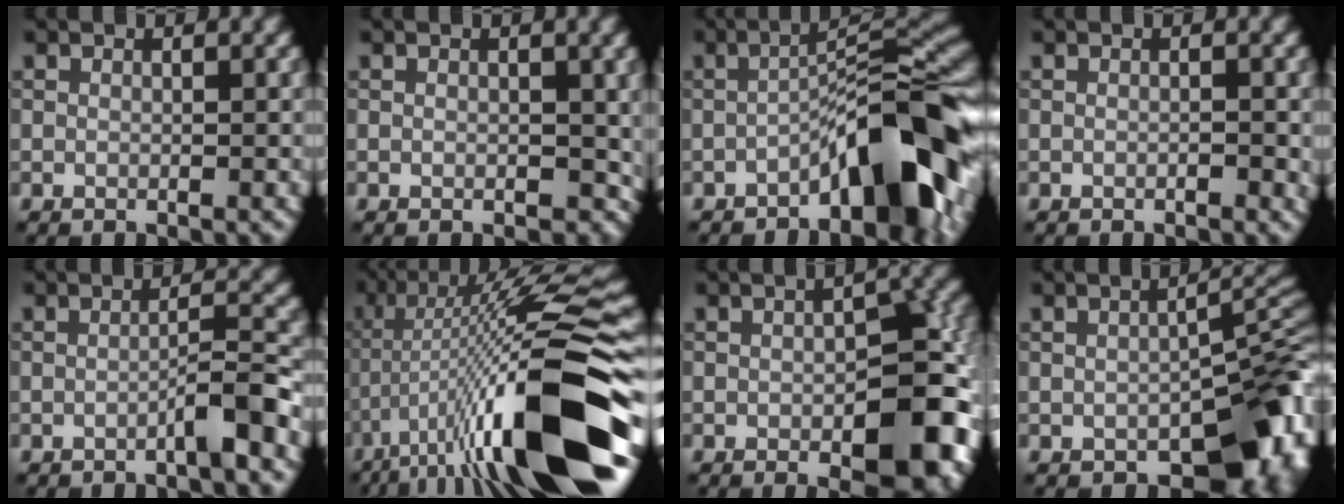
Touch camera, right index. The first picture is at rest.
{"total": 1.9, "force": [0.1, 1.3, 1.4], "torque": [-0.016, -0.004, 0.000]}
{"total": 9.0, "force": [-4.2, 2.3, 7.6], "torque": [-0.096, 0.024, -0.076]}
{"total": 0.9, "force": [-0.4, 0.2, 0.8], "torque": [-0.012, 0.001, -0.006]}
{"total": 2.9, "force": [-1.4, 0.1, 2.5], "torque": [-0.037, 0.017, -0.030]}
{"total": 16.6, "force": [-5.3, 3.4, 15.3], "torque": [-0.256, 0.017, -0.086]}
{"total": 10.7, "force": [-2.8, 4.9, 9.1], "torque": [-0.102, 0.002, -0.037]}
{"total": 9.3, "force": [-4.2, 4.8, 6.7], "torque": [-0.067, -0.018, -0.048]}